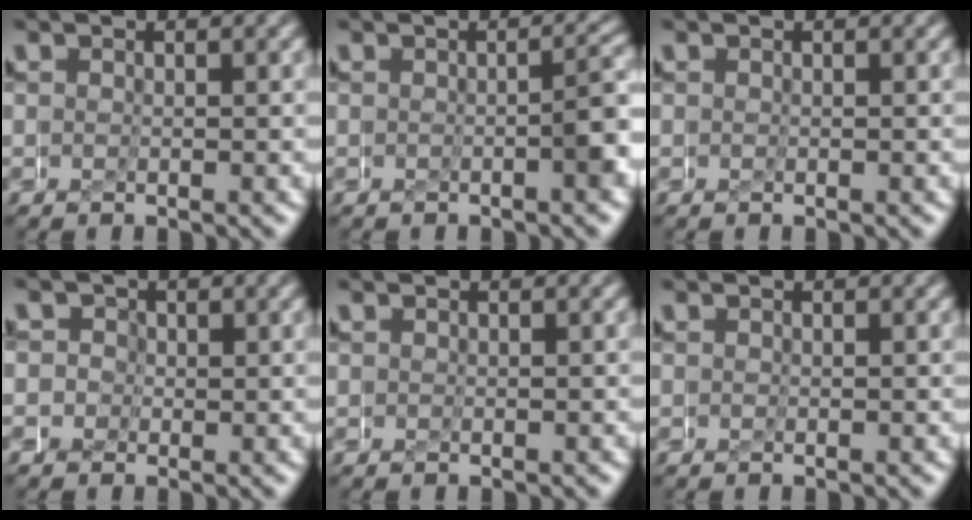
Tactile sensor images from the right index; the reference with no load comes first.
{"total": 2.2, "force": [-0.7, 0.7, 1.9], "torque": [-0.018, 0.007, -0.016]}
{"total": 0.0}
{"total": 4.2, "force": [-1.2, 3.9, 1.0], "torque": [-0.043, -0.014, -0.031]}
{"total": 0.0}
{"total": 0.0}